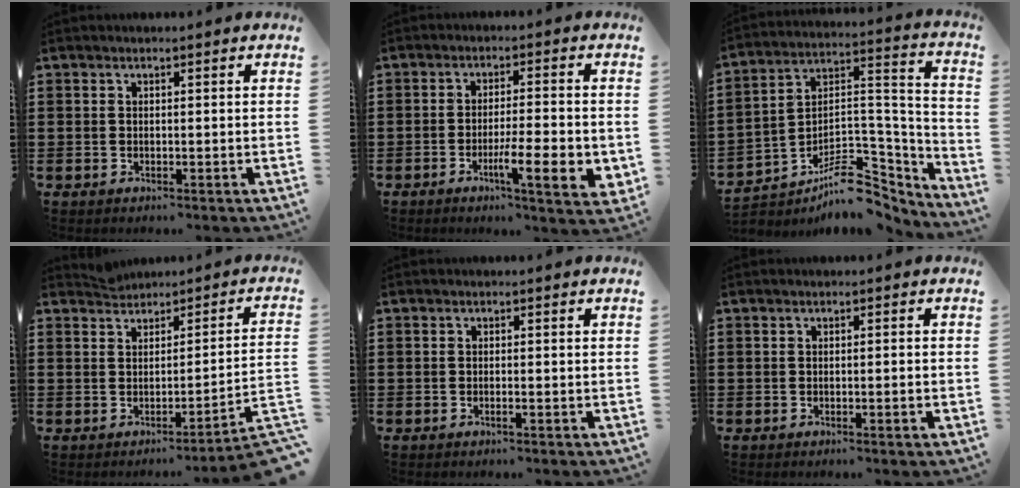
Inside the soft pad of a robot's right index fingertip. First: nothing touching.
{"total": 7.9, "force": [-2.7, 1.2, 7.3], "torque": [-0.108, -0.007, -0.042]}
{"total": 9.4, "force": [-6.1, 5.2, 5.0], "torque": [-0.078, 0.016, -0.108]}
{"total": 1.9, "force": [-0.3, -0.7, 1.8], "torque": [-0.035, -0.010, -0.006]}
{"total": 0.6, "force": [-0.4, 0.0, 0.5], "torque": [-0.009, -0.003, -0.006]}
{"total": 0.9, "force": [-0.4, -0.3, 0.8], "torque": [-0.012, -0.005, -0.008]}